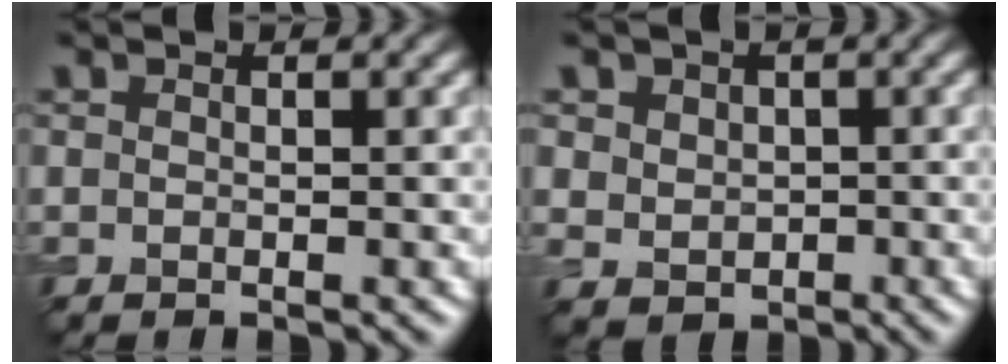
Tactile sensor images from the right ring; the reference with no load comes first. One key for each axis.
{"total": 3.4, "fx": 0.8, "fy": 3.1, "fz": 1.3, "tx": -0.029, "ty": 0.003, "tz": 0.013}